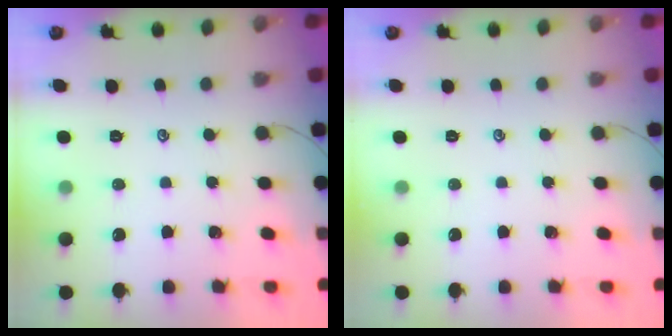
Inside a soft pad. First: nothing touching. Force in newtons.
{"total": 0.0}